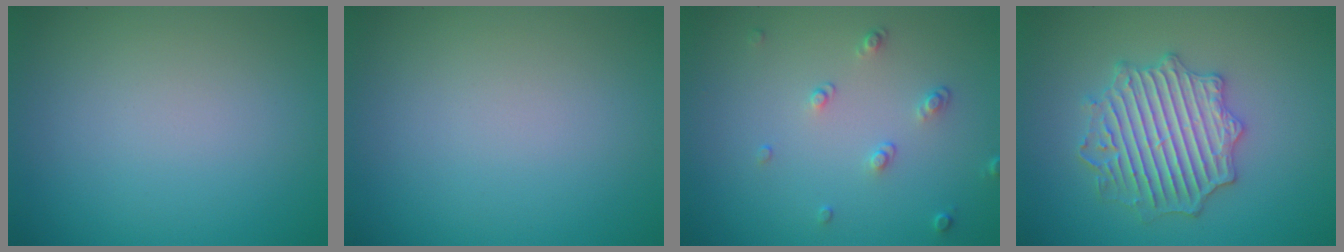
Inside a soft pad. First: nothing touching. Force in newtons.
{"total": 0.0}
{"total": 1.5, "press": 1.0, "slide": 1.1}
{"total": 4.7, "press": 4.6, "slide": 0.9}